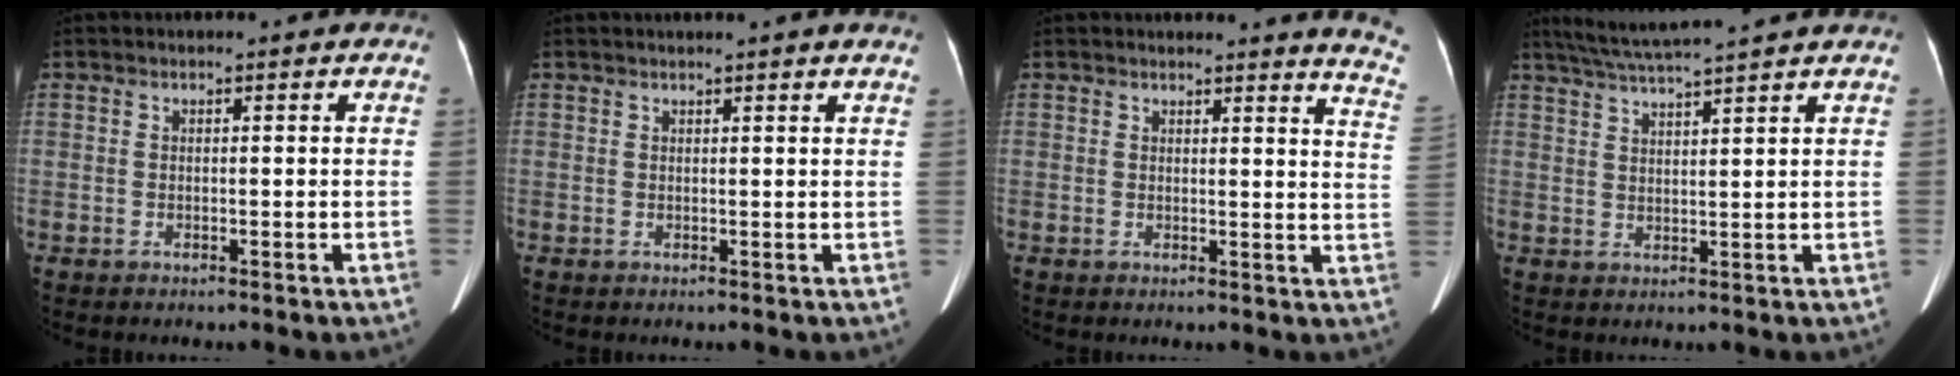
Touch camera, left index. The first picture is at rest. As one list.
[{"total": 2.8, "force": [2.4, -0.6, 1.3], "torque": [-0.021, 0.009, 0.026]}, {"total": 7.9, "force": [7.7, -0.3, 1.8], "torque": [-0.004, -0.078, 0.051]}, {"total": 8.9, "force": [7.9, -1.3, 4.0], "torque": [-0.073, 0.024, 0.121]}]